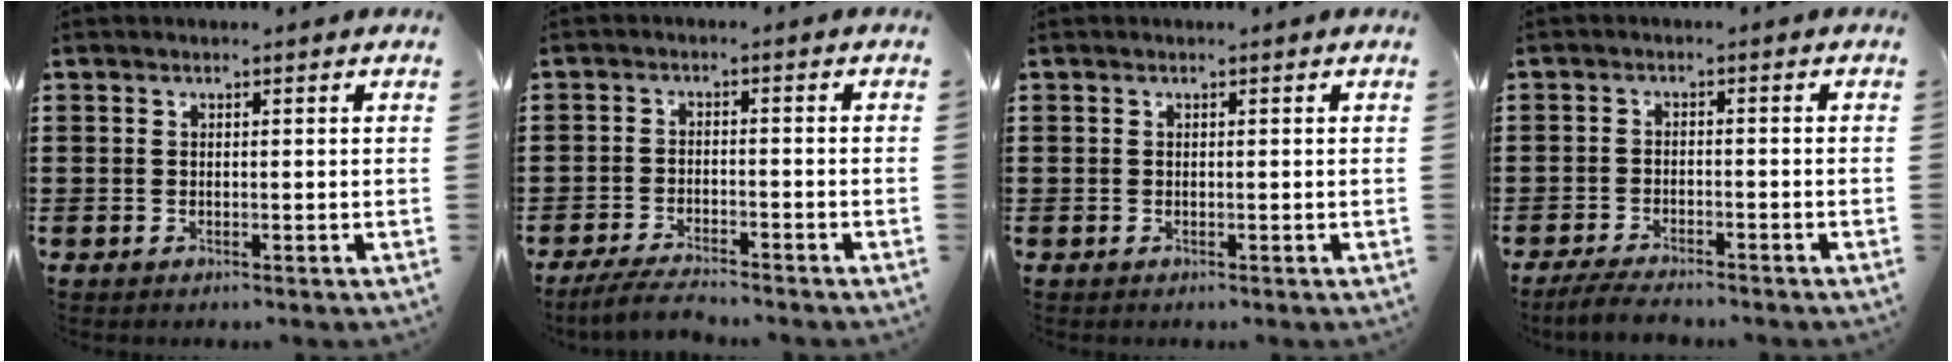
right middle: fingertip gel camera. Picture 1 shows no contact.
{"total": 3.9, "force": [-3.6, 0.4, 1.5], "torque": [-0.038, -0.006, -0.073]}
{"total": 0.0}
{"total": 3.3, "force": [-3.2, 0.4, 1.0], "torque": [-0.030, -0.005, -0.068]}